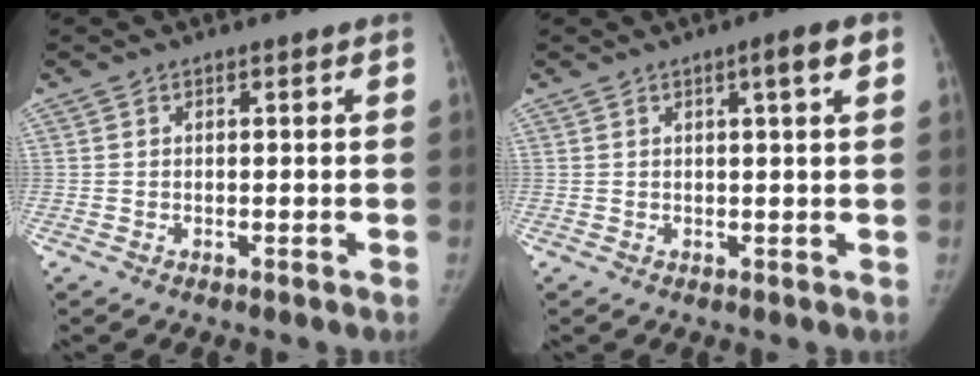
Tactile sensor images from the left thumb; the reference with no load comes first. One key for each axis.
{"total": 3.7, "fx": 1.6, "fy": 0.2, "fz": 3.4, "tx": -0.048, "ty": -0.001, "tz": 0.023}